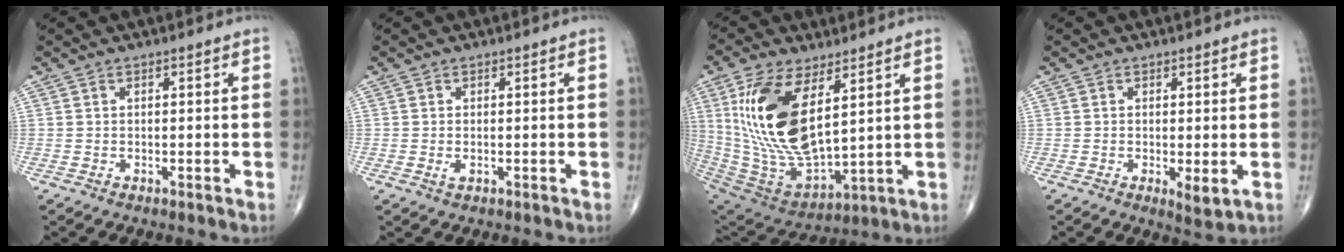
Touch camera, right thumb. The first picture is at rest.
{"total": 1.0, "force": [-0.2, 0.4, 0.9], "torque": [-0.016, -0.004, -0.004]}
{"total": 22.1, "force": [6.3, 10.1, 18.6], "torque": [-0.370, -0.035, 0.132]}
{"total": 3.1, "force": [-0.4, 1.0, 2.9], "torque": [-0.046, -0.012, -0.007]}